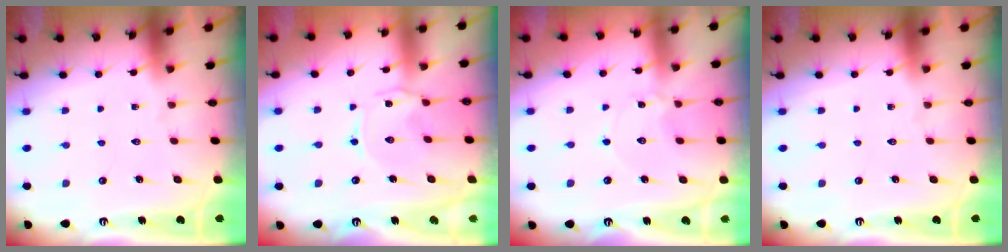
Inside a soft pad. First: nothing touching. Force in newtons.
{"total": 1.0, "press": 0.9, "slide": 0.4}
{"total": 1.6, "press": 1.6, "slide": 0.1}
{"total": 0.0}